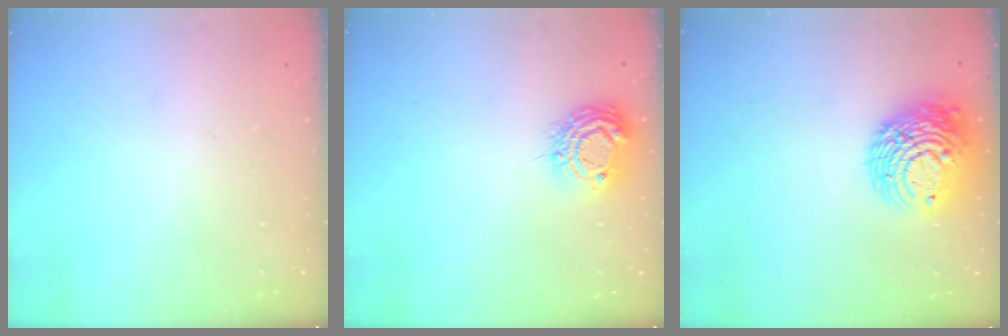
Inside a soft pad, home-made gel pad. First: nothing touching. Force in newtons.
{"total": 9.8, "press": 9.8, "slide": 0.6}
{"total": 13.3, "press": 13.2, "slide": 1.2}